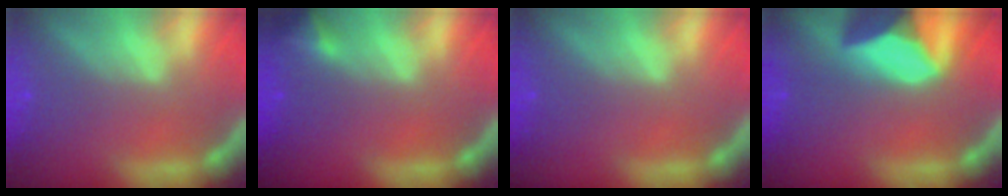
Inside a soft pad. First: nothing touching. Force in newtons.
{"total": 1.9}
{"total": 0.0}
{"total": 9.4}